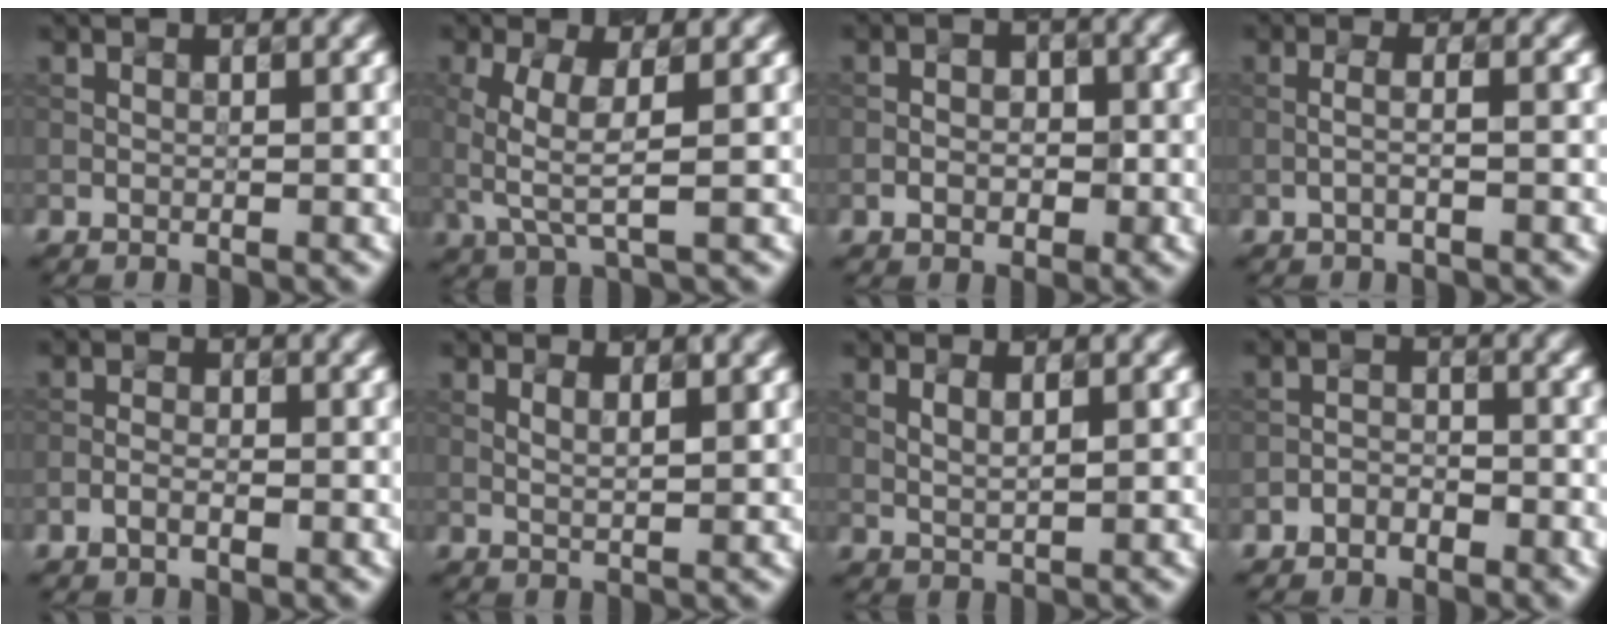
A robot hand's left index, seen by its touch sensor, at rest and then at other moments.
{"total": 3.3, "force": [0.2, 1.0, 3.1], "torque": [-0.089, 0.003, 0.010]}
{"total": 1.8, "force": [-0.8, 1.2, 1.2], "torque": [-0.010, 0.009, -0.010]}
{"total": 1.2, "force": [-0.5, 0.0, 1.0], "torque": [-0.026, 0.010, -0.008]}
{"total": 1.0, "force": [-0.9, 0.2, 0.3], "torque": [-0.017, 0.005, -0.012]}
{"total": 1.5, "force": [0.9, 0.3, 1.1], "torque": [-0.018, 0.005, 0.020]}
{"total": 1.0, "force": [0.7, 0.2, 0.7], "torque": [-0.017, 0.005, 0.019]}
{"total": 1.4, "force": [-1.3, 0.5, 0.1], "torque": [-0.008, 0.009, -0.018]}